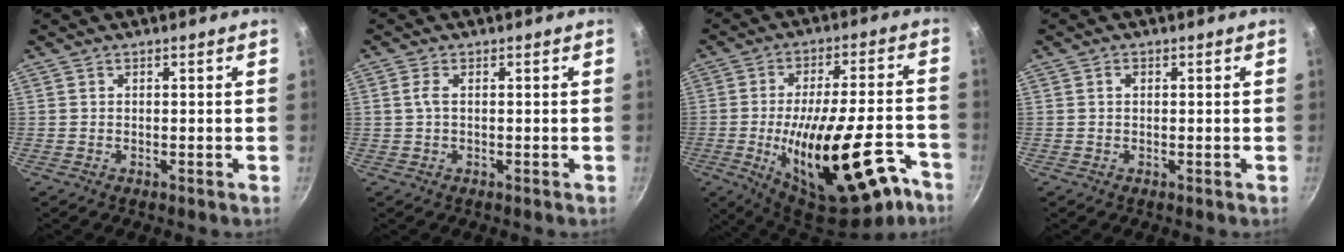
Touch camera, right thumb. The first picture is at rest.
{"total": 1.8, "force": [0.1, 0.8, 1.7], "torque": [-0.041, 0.004, 0.002]}
{"total": 25.9, "force": [-11.6, 10.3, 20.8], "torque": [-0.282, 0.043, -0.157]}
{"total": 0.9, "force": [0.2, 0.7, 0.6], "torque": [-0.010, 0.003, 0.003]}